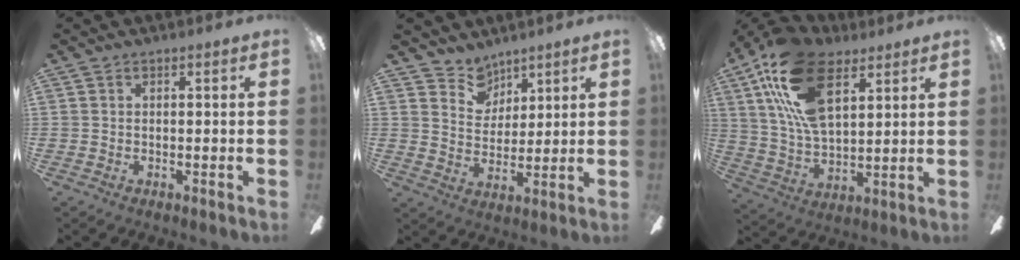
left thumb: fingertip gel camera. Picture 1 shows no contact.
{"total": 7.4, "force": [6.0, 4.4, 0.2], "torque": [-0.011, -0.037, 0.114]}
{"total": 21.8, "force": [11.1, 11.1, 15.1], "torque": [-0.318, -0.032, 0.193]}